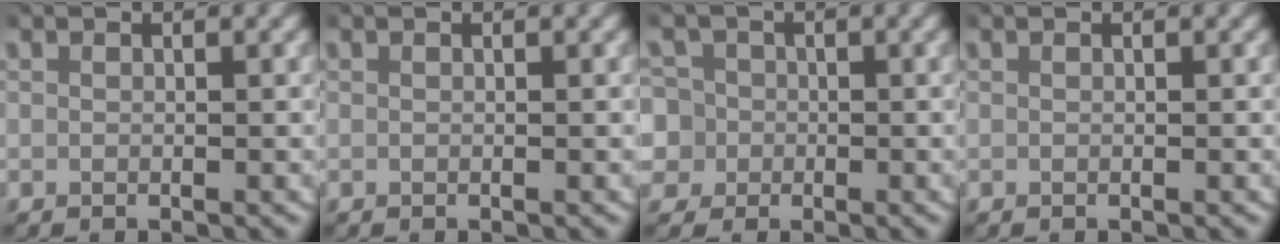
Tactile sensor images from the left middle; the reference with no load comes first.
{"total": 0.0}
{"total": 7.5, "force": [-1.2, 7.2, 2.0], "torque": [-0.063, -0.028, -0.024]}
{"total": 0.0}